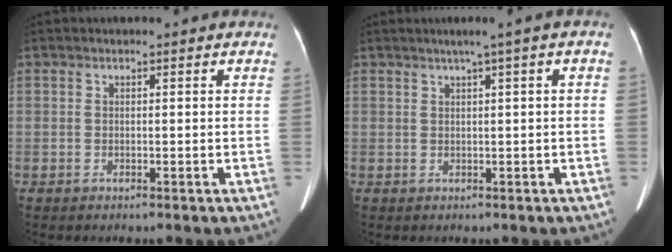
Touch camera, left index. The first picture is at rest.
{"total": 2.7, "force": [0.9, -0.4, 2.5], "torque": [-0.041, 0.010, 0.016]}